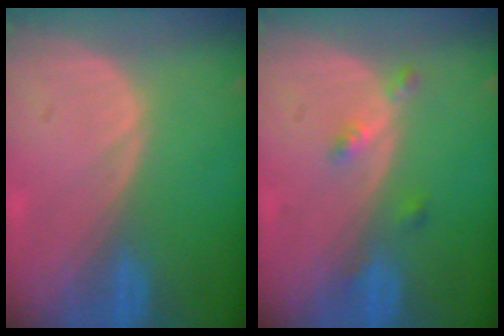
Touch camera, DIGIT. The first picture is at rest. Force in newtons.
{"total": 2.7, "press": 2.3, "slide": 1.5}